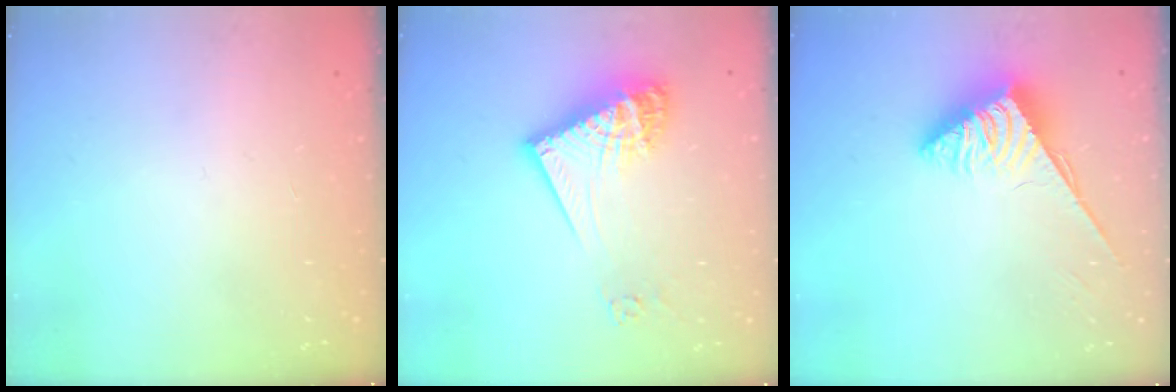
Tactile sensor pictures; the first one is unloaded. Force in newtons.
{"total": 17.6, "press": 17.5, "slide": 1.5}
{"total": 3.8, "press": 3.8, "slide": 0.5}